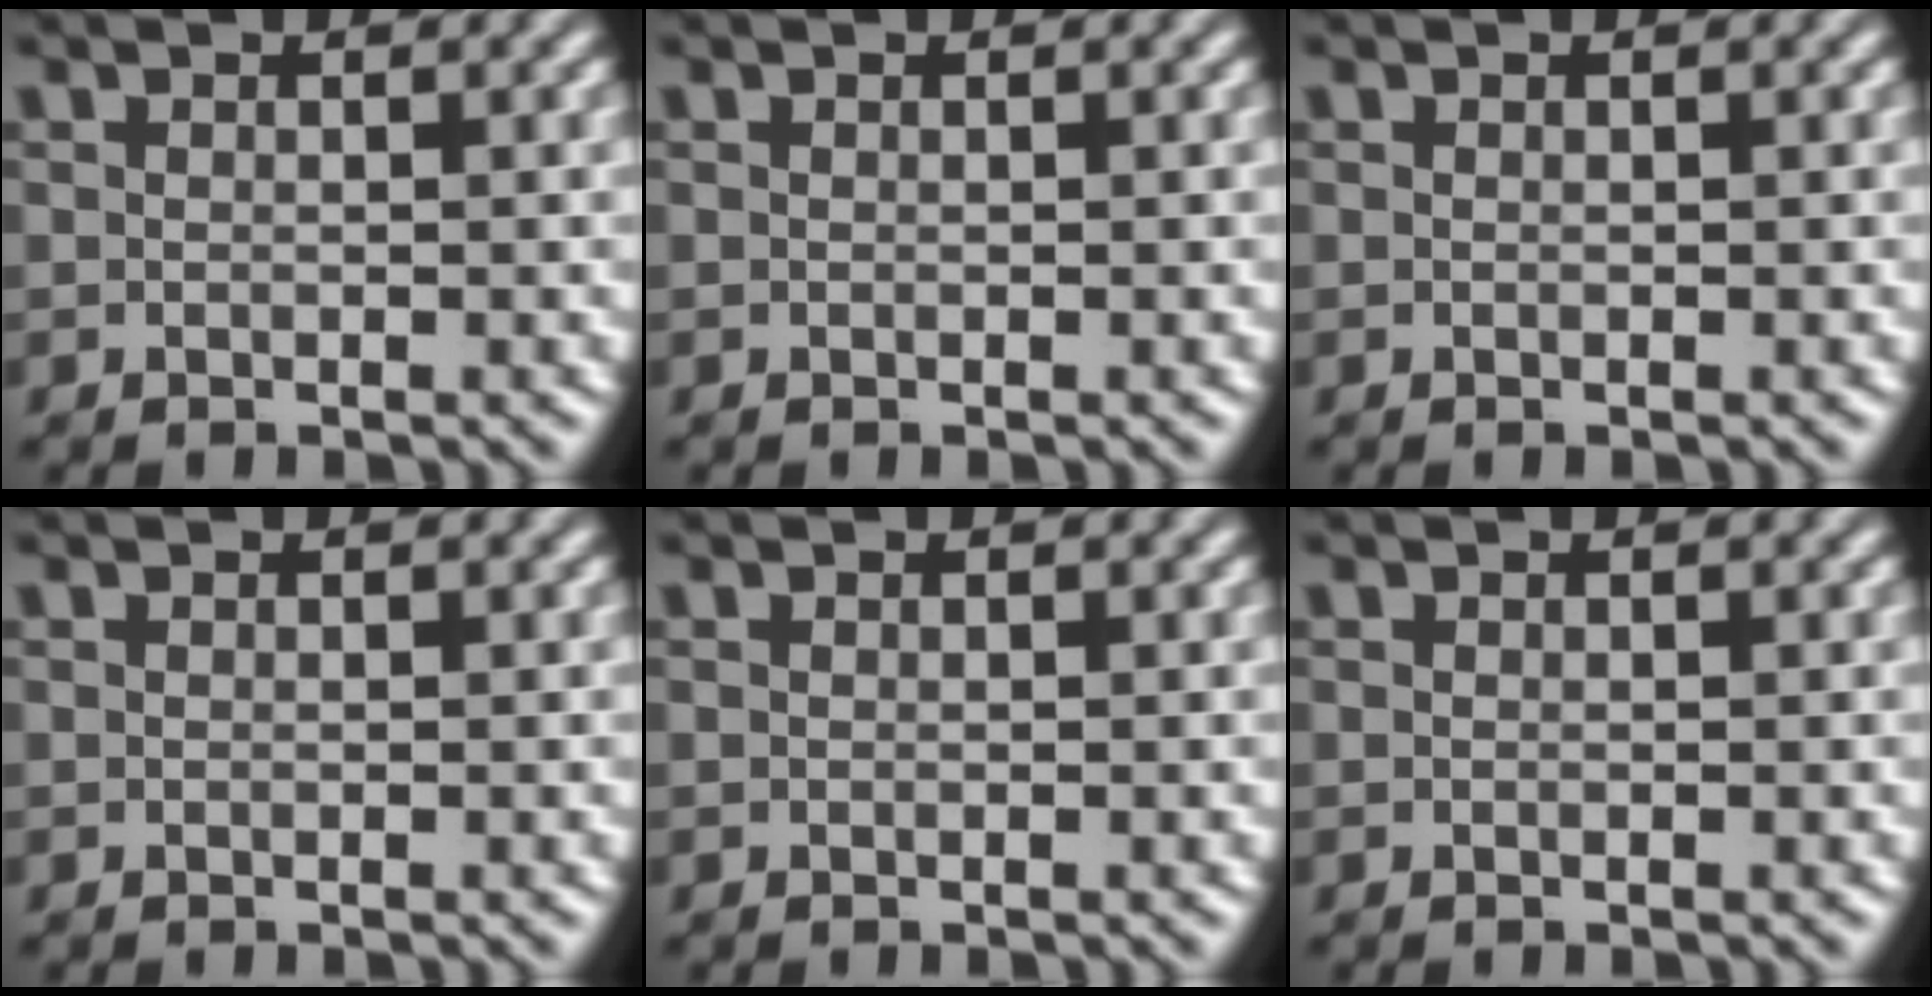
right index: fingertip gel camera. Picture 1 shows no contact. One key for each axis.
{"total": 0.0}
{"total": 0.0}
{"total": 0.0}
{"total": 0.0}
{"total": 0.0}